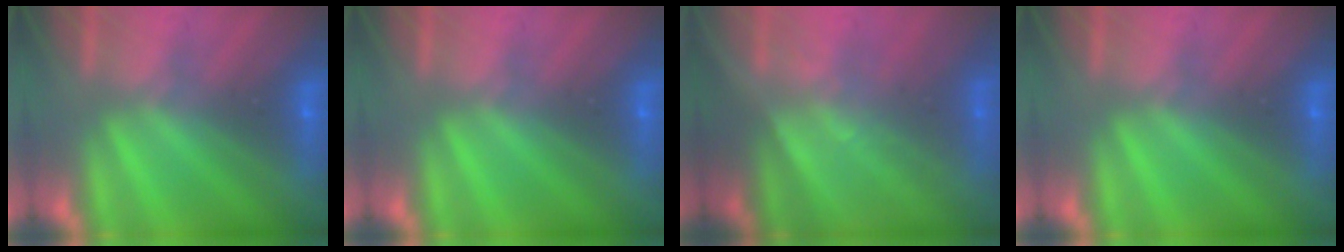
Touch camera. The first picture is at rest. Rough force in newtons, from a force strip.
{"total": 0.0}
{"total": 1.5}
{"total": 0.0}